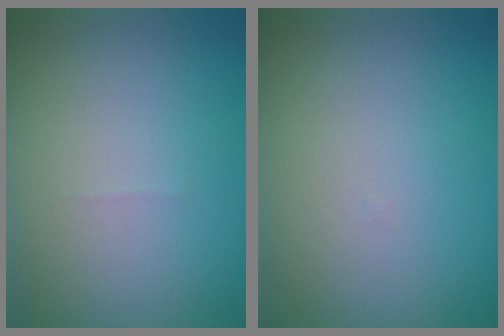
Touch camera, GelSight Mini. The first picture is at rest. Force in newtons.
{"total": 0.0}